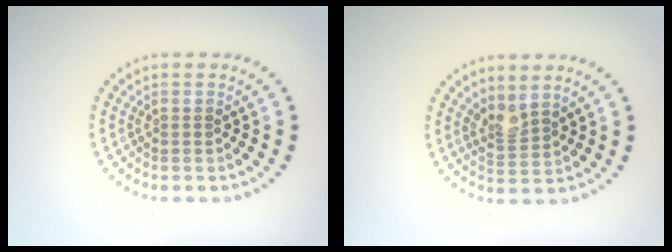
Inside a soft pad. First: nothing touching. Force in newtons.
{"total": 2.0, "press": 1.5, "slide": 1.4}